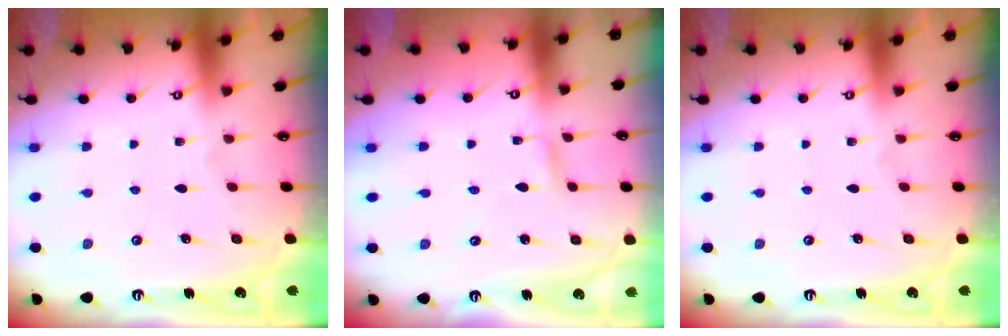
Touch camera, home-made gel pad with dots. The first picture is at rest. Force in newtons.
{"total": 2.4, "press": 2.4, "slide": 0.3}
{"total": 0.0}